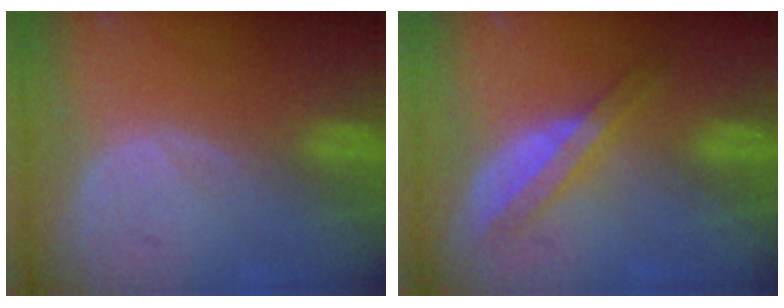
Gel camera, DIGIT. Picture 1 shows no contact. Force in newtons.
{"total": 5.8, "press": 5.3, "slide": 2.2}